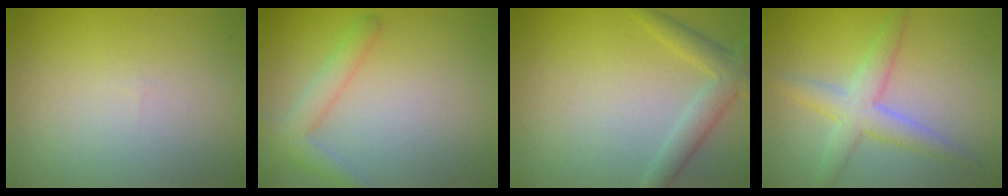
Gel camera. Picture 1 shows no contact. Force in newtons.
{"total": 2.6, "press": 2.6, "slide": 0.2}
{"total": 3.0, "press": 3.0, "slide": 0.1}
{"total": 3.6, "press": 3.6, "slide": 0.1}